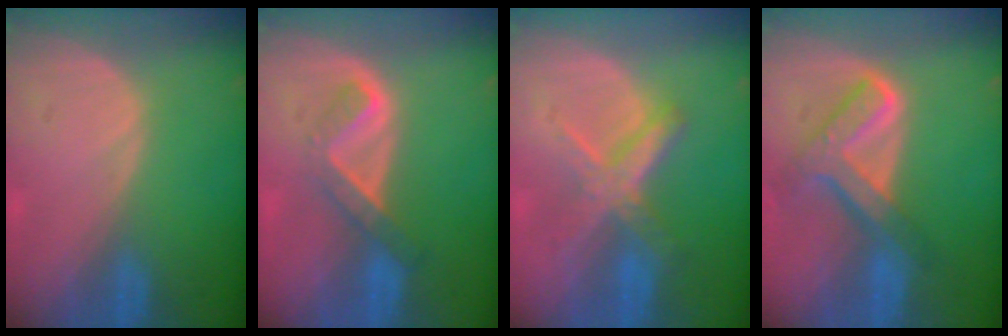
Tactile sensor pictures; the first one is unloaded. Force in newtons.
{"total": 5.1, "press": 4.4, "slide": 2.7}
{"total": 6.7, "press": 5.9, "slide": 3.2}
{"total": 8.0, "press": 6.8, "slide": 4.3}